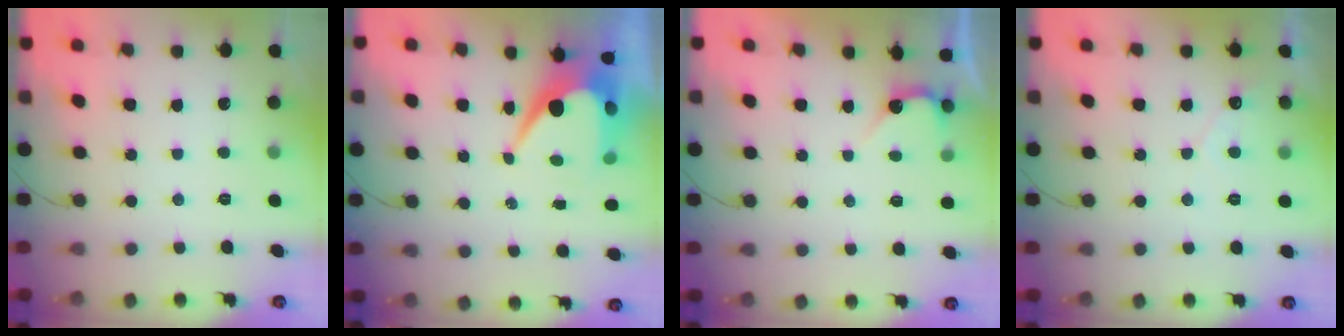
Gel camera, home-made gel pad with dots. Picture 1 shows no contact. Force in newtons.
{"total": 9.9, "press": 9.8, "slide": 0.9}
{"total": 2.8, "press": 2.8, "slide": 0.2}
{"total": 2.8, "press": 2.8, "slide": 0.1}